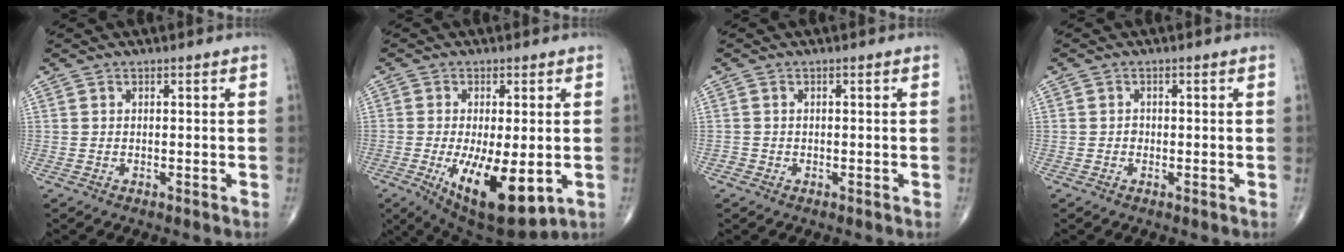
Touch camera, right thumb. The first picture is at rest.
{"total": 14.2, "force": [-3.7, 5.3, 12.6], "torque": [-0.208, -0.027, -0.043]}
{"total": 0.7, "force": [-0.4, 0.6, 0.0], "torque": [0.001, 0.003, -0.009]}
{"total": 0.9, "force": [-0.3, 0.8, 0.3], "torque": [0.002, 0.004, -0.008]}